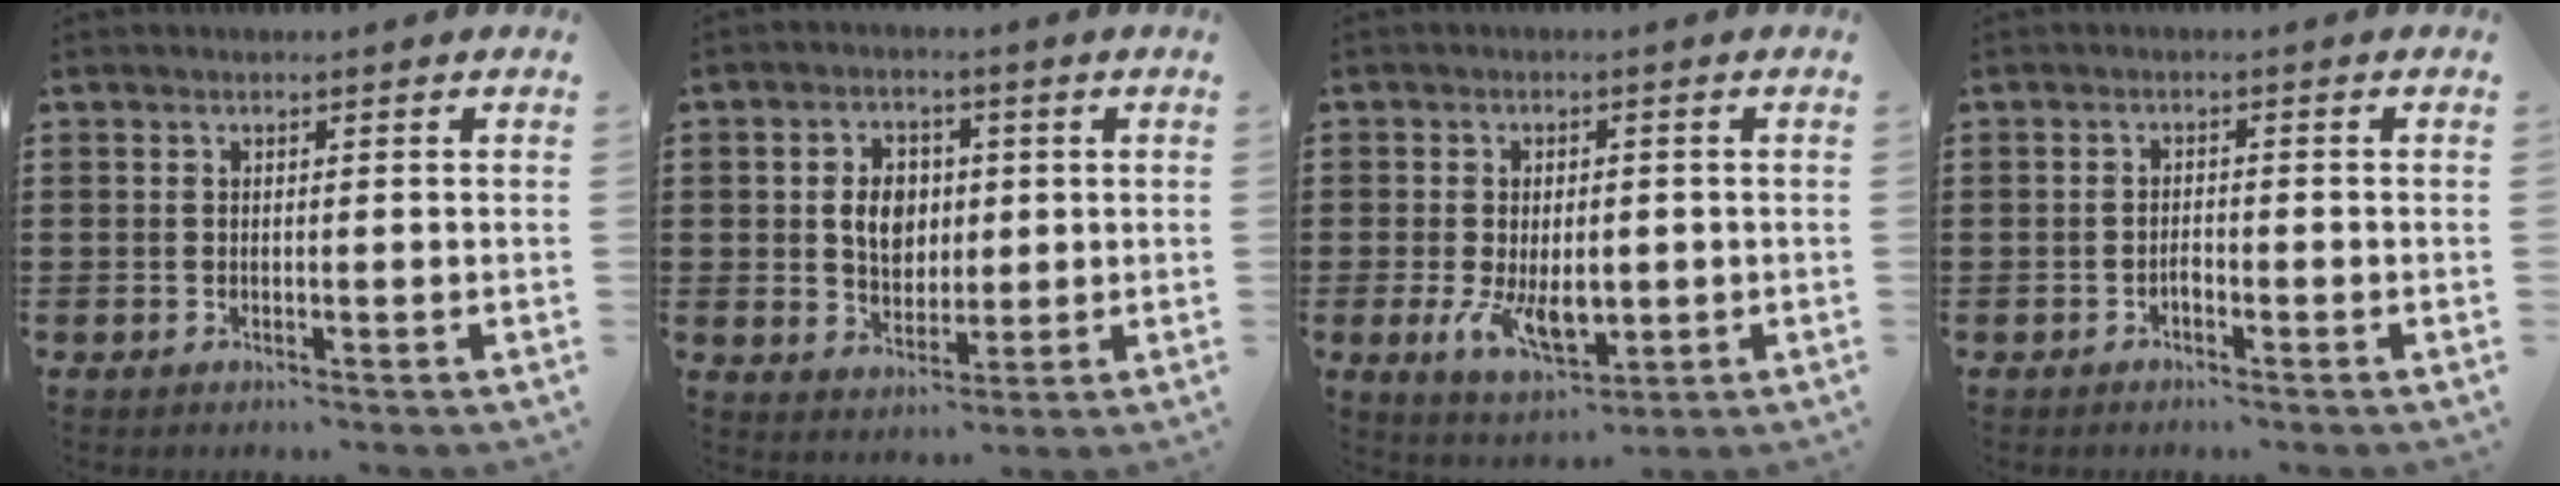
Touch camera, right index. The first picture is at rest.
{"total": 6.2, "force": [0.7, 4.8, 3.8], "torque": [-0.073, 0.010, 0.006]}
{"total": 7.0, "force": [-1.2, 4.1, 5.5], "torque": [-0.108, 0.003, -0.024]}
{"total": 1.3, "force": [-0.8, 0.6, 0.8], "torque": [-0.018, -0.001, -0.016]}